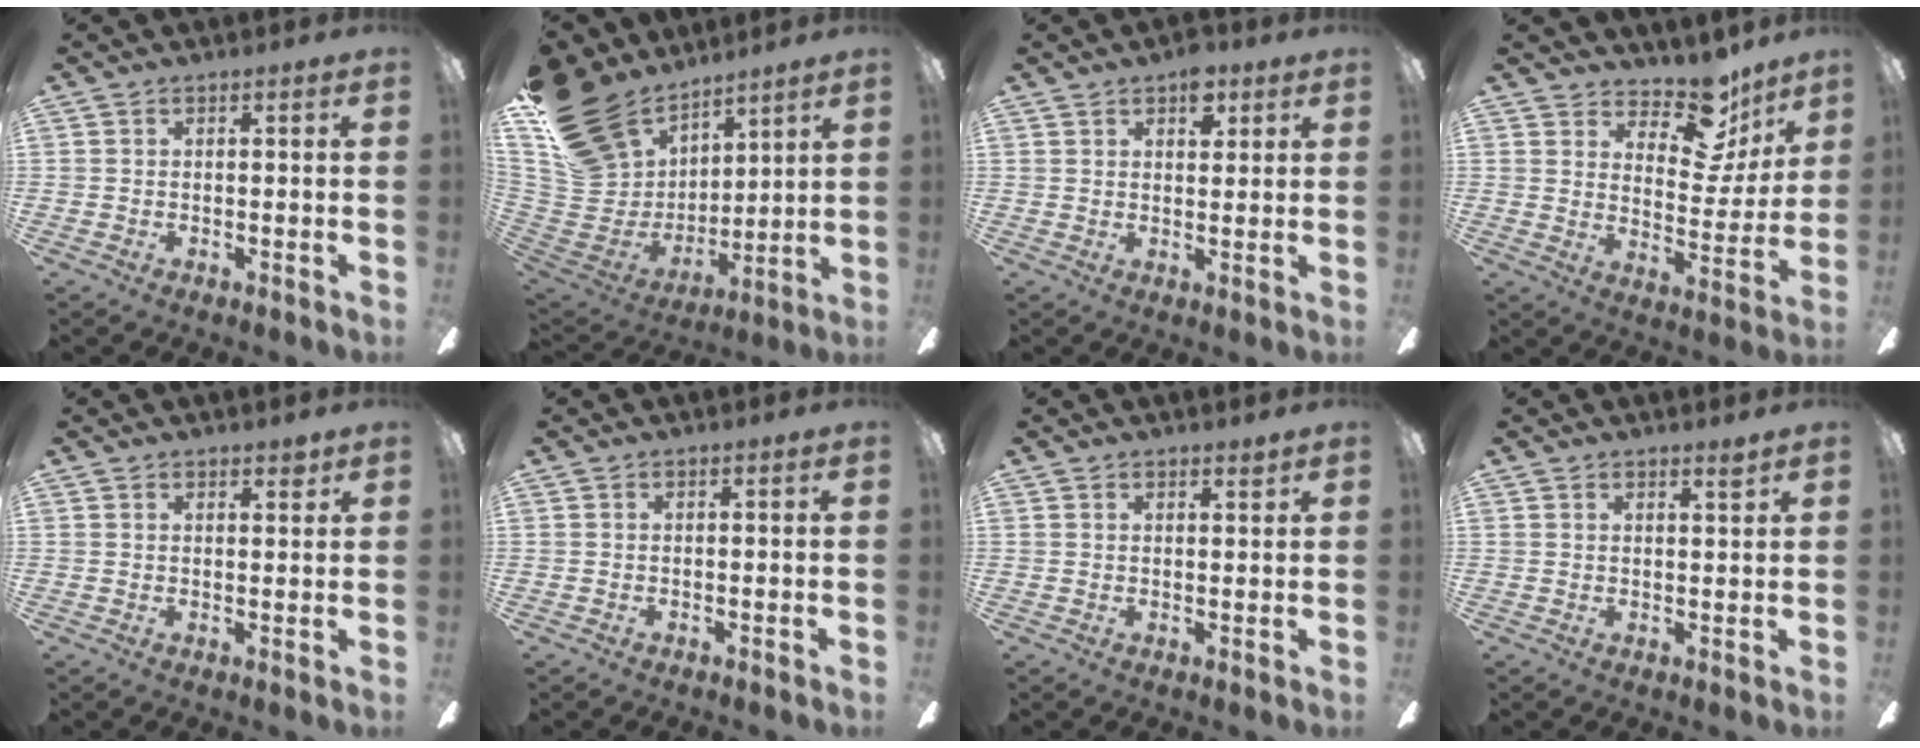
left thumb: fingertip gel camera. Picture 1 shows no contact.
{"total": 23.4, "force": [15.3, 14.5, 10.2], "torque": [-0.233, -0.083, 0.306]}
{"total": 6.0, "force": [3.6, 3.3, 3.5], "torque": [-0.028, -0.014, 0.057]}
{"total": 13.6, "force": [10.2, 6.4, 6.2], "torque": [-0.085, -0.073, 0.180]}
{"total": 2.5, "force": [2.1, 1.0, 0.8], "torque": [-0.001, -0.009, 0.036]}
{"total": 0.0}
{"total": 2.0, "force": [1.8, 0.6, 0.5], "torque": [-0.002, -0.007, 0.032]}
{"total": 2.4, "force": [2.2, 0.2, 0.9], "torque": [-0.004, -0.013, 0.036]}